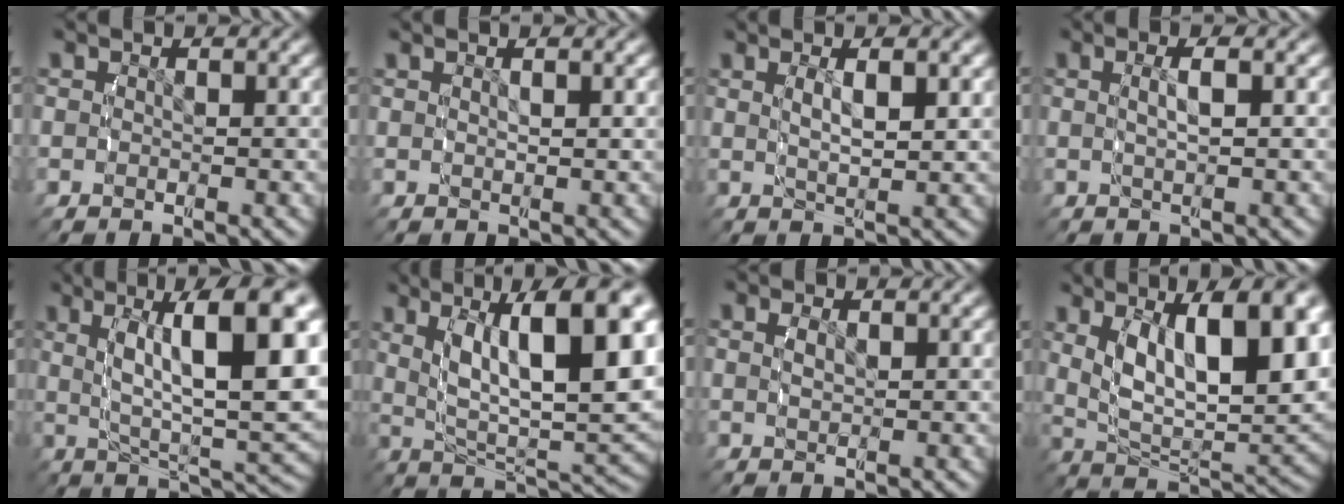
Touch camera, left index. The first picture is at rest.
{"total": 1.1, "force": [0.5, -0.3, 1.0], "torque": [-0.011, -0.003, 0.016]}
{"total": 3.1, "force": [0.9, 0.4, 2.9], "torque": [-0.053, -0.004, 0.026]}
{"total": 2.4, "force": [0.4, 0.3, 2.4], "torque": [-0.039, 0.002, 0.011]}
{"total": 11.4, "force": [1.7, 3.8, 10.6], "torque": [-0.142, 0.009, 0.031]}
{"total": 12.7, "force": [2.5, 5.6, 11.2], "torque": [-0.168, 0.000, 0.052]}
{"total": 1.0, "force": [0.4, 0.2, 0.9], "torque": [-0.017, -0.005, 0.013]}
{"total": 11.9, "force": [1.6, 6.1, 10.0], "torque": [-0.181, -0.012, 0.040]}